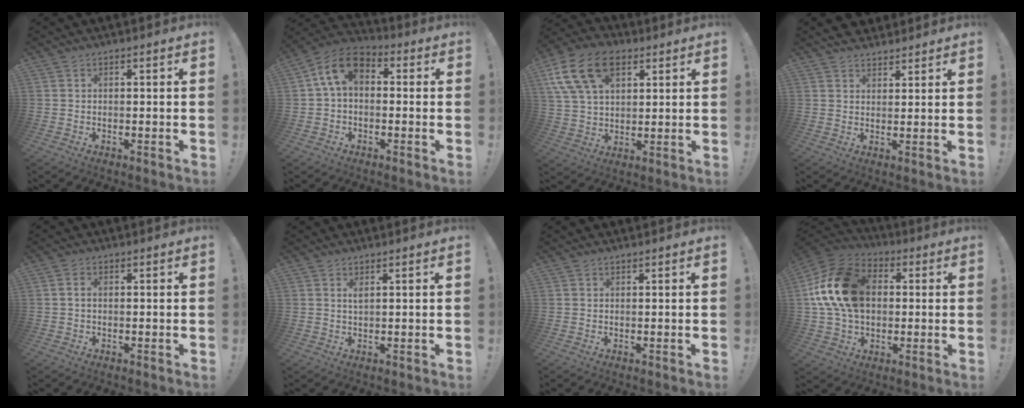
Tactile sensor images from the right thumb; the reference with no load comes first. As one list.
[{"total": 9.5, "force": [1.9, 6.1, 7.0], "torque": [-0.142, 0.011, 0.040]}, {"total": 17.2, "force": [8.1, 10.9, 10.6], "torque": [-0.199, -0.024, 0.149]}, {"total": 4.1, "force": [3.5, 2.0, 0.3], "torque": [0.008, -0.023, 0.064]}, {"total": 1.2, "force": [0.1, 0.7, 1.0], "torque": [-0.017, 0.002, 0.000]}, {"total": 1.4, "force": [0.8, 0.1, 1.2], "torque": [-0.023, 0.000, 0.012]}, {"total": 0.8, "force": [0.8, 0.1, 0.0], "torque": [0.008, -0.003, 0.015]}, {"total": 20.6, "force": [3.1, 14.9, 13.9], "torque": [-0.229, 0.012, 0.066]}]